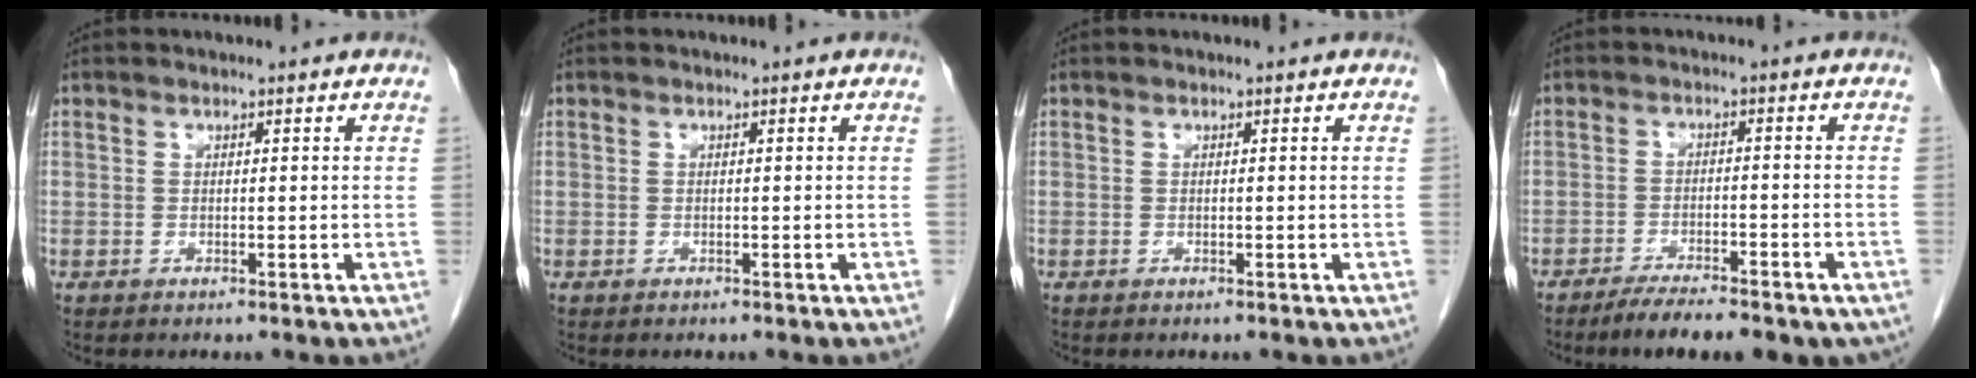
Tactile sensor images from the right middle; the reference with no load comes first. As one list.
[{"total": 0.0}, {"total": 0.0}, {"total": 9.4, "force": [-7.2, 2.3, 5.5], "torque": [-0.079, -0.008, -0.102]}]